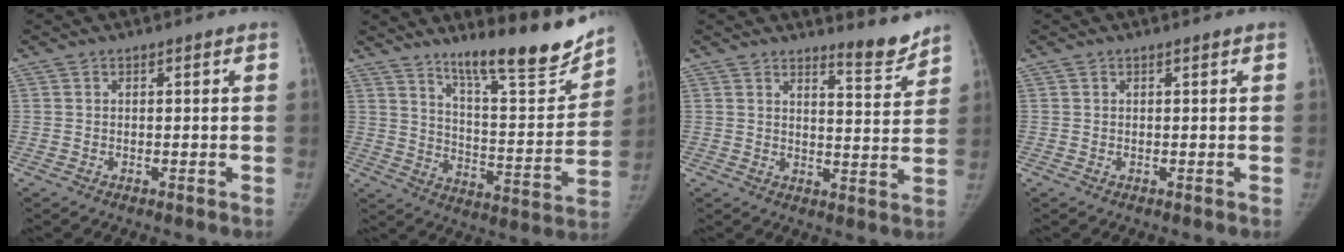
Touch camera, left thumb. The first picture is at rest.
{"total": 18.6, "force": [14.9, 3.0, 10.8], "torque": [-0.123, -0.111, 0.234]}
{"total": 5.5, "force": [5.1, 0.5, 1.9], "torque": [-0.014, -0.055, 0.076]}
{"total": 0.0}